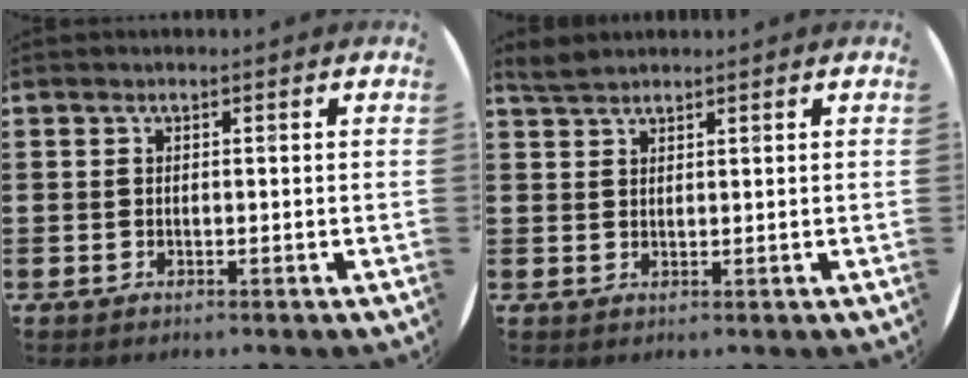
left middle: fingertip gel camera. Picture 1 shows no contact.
{"total": 2.0, "force": [1.9, 0.4, 0.4], "torque": [-0.012, 0.004, 0.038]}